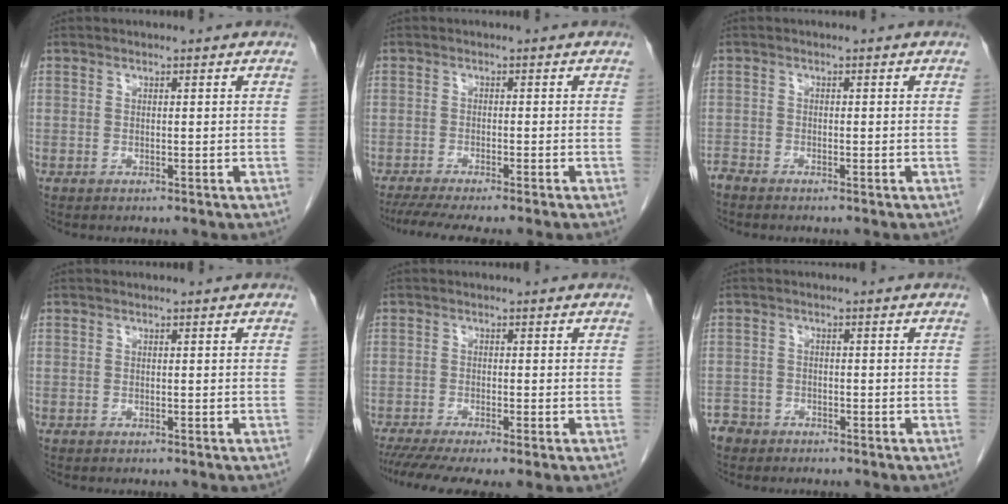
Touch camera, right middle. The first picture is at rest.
{"total": 7.7, "force": [-6.3, -0.3, 4.4], "torque": [-0.057, -0.014, -0.098]}
{"total": 1.3, "force": [-1.3, 0.1, 0.1], "torque": [-0.006, -0.004, -0.027]}
{"total": 0.0}
{"total": 7.7, "force": [-5.6, 0.9, 5.2], "torque": [-0.079, -0.016, -0.092]}
{"total": 2.9, "force": [-2.3, 1.7, -0.2], "torque": [-0.002, 0.006, -0.047]}